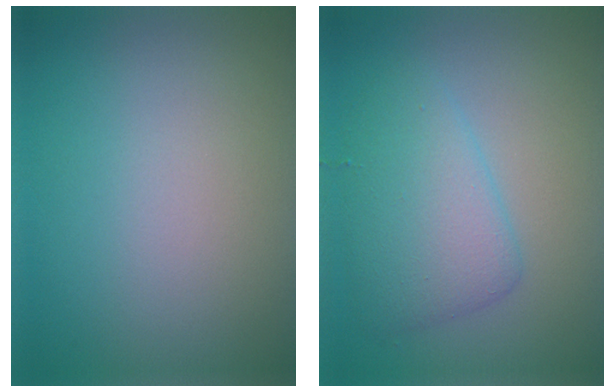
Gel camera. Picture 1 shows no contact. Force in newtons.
{"total": 4.2, "press": 4.2, "slide": 0.3}